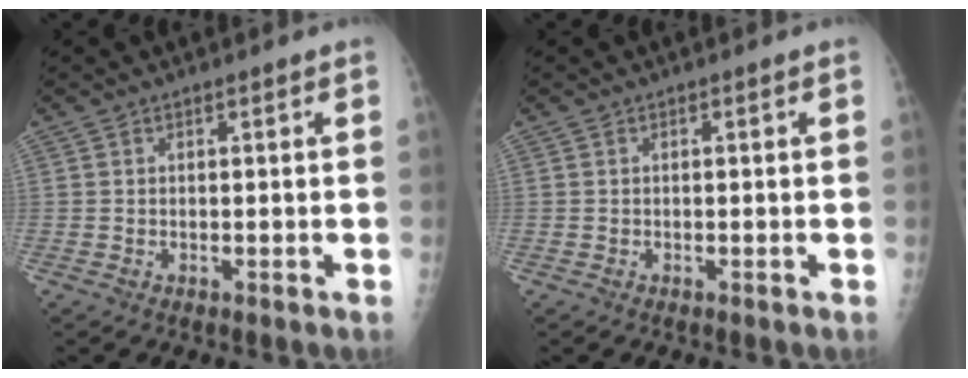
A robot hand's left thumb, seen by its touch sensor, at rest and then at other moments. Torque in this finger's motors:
{"motor_torque": [0.00, 0.00, 0.00, 0.00, 0.00]}